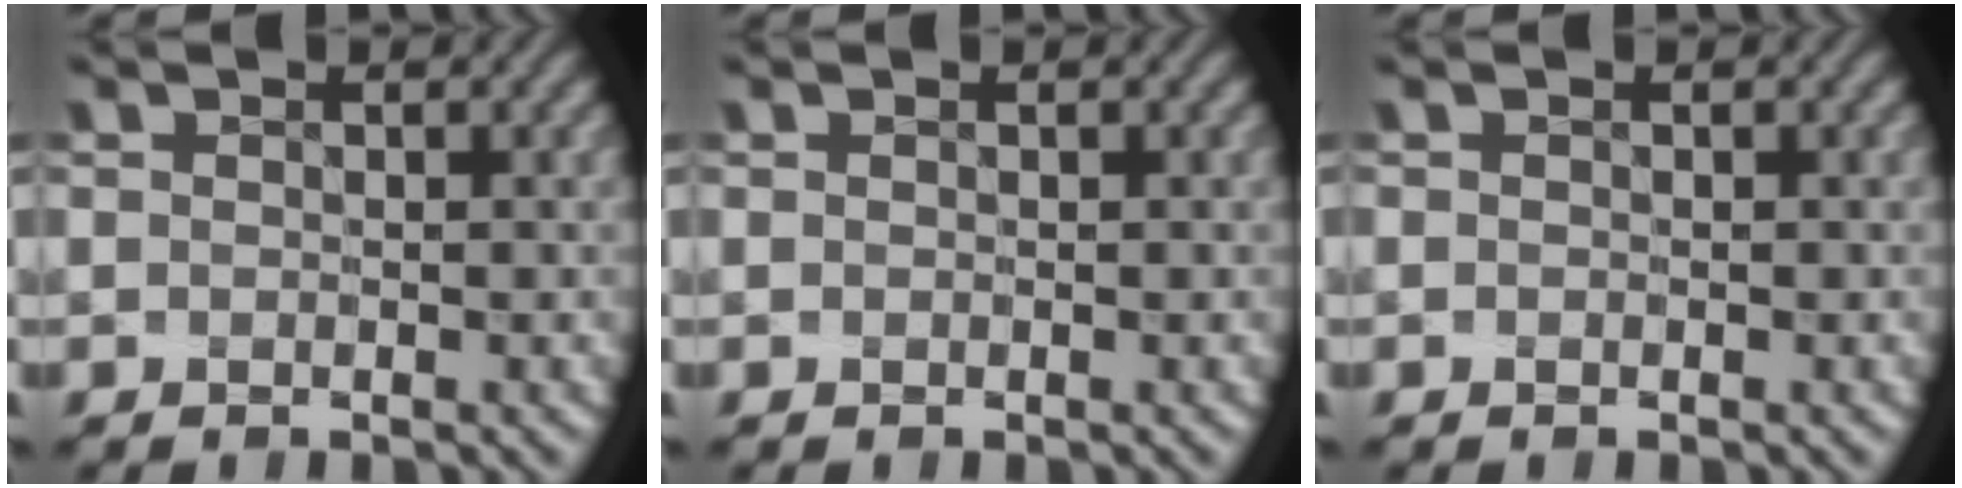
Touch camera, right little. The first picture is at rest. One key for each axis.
{"total": 0.0}
{"total": 0.0}